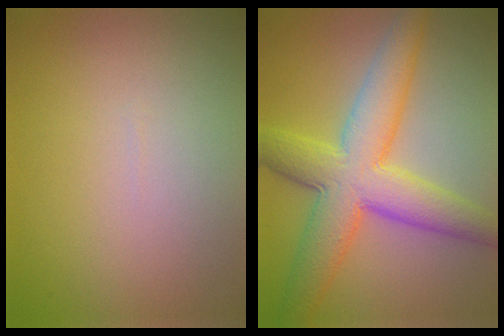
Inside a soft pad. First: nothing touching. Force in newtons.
{"total": 8.7, "press": 8.7, "slide": 0.1}